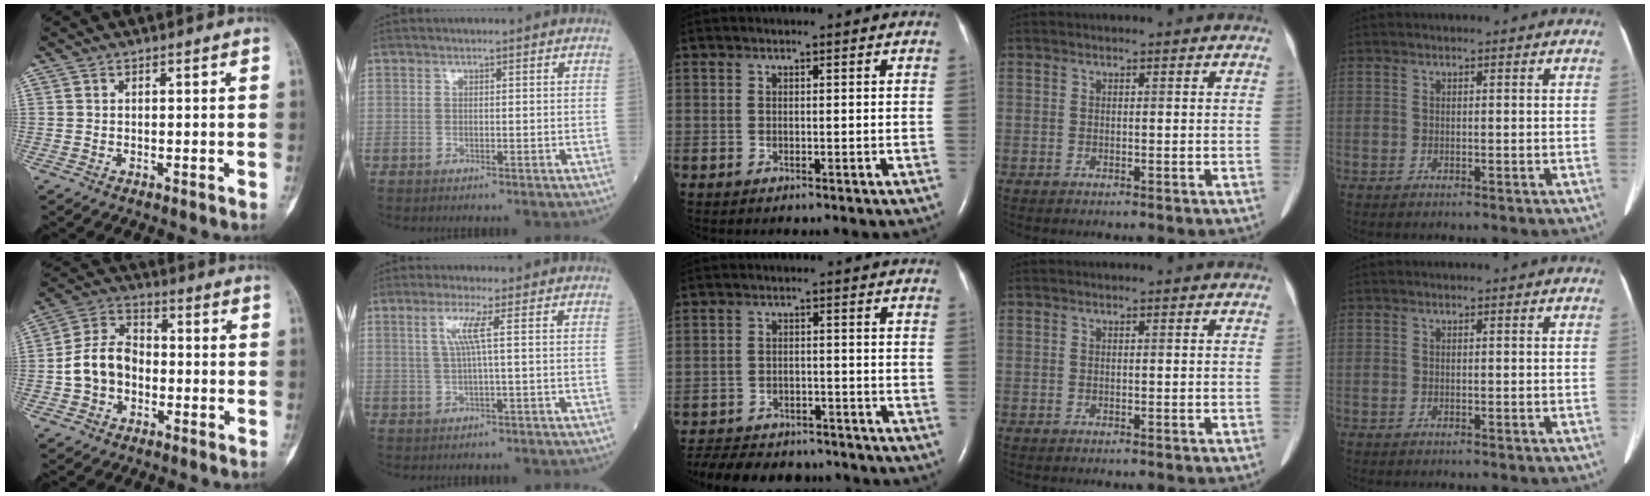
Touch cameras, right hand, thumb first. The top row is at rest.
{"thumb": {"total": 9.8, "force": [-1.8, 7.6, 6.0], "torque": [-0.101, 0.038, -0.045]}, "index": {"total": 3.8, "force": [1.0, -0.6, 3.6], "torque": [-0.079, 0.004, 0.021]}, "middle": {"total": 14.5, "force": [-12.7, 5.1, 4.8], "torque": [-0.112, -0.002, -0.174]}}